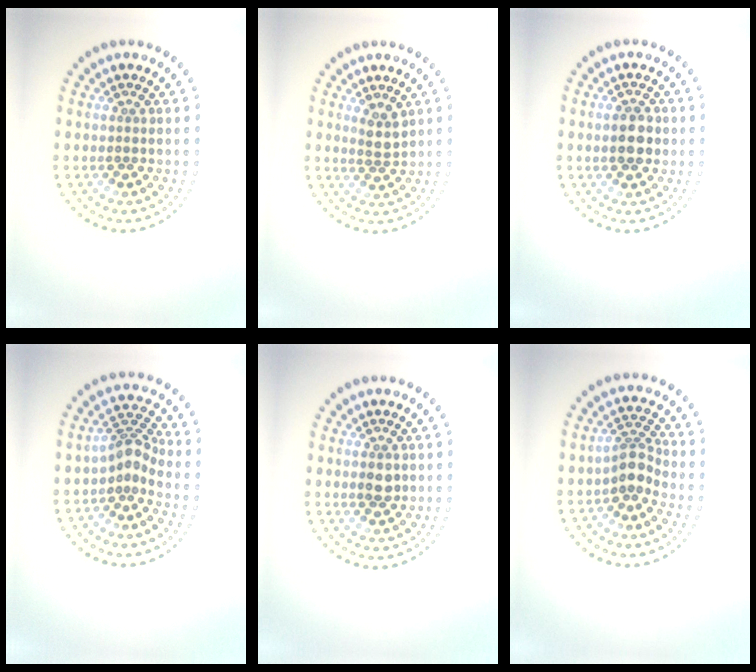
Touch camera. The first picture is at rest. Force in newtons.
{"total": 1.9, "press": 1.5, "slide": 1.2}
{"total": 2.9, "press": 2.9, "slide": 0.0}
{"total": 2.5, "press": 1.9, "slide": 1.7}
{"total": 1.6, "press": 1.6, "slide": 0.1}
{"total": 2.7, "press": 2.1, "slide": 1.7}